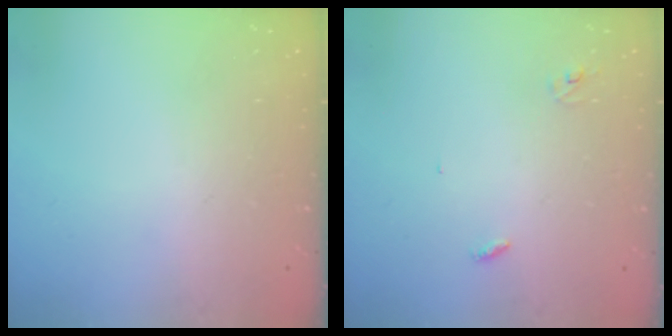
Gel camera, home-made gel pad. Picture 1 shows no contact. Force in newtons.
{"total": 2.8, "press": 2.8, "slide": 0.3}